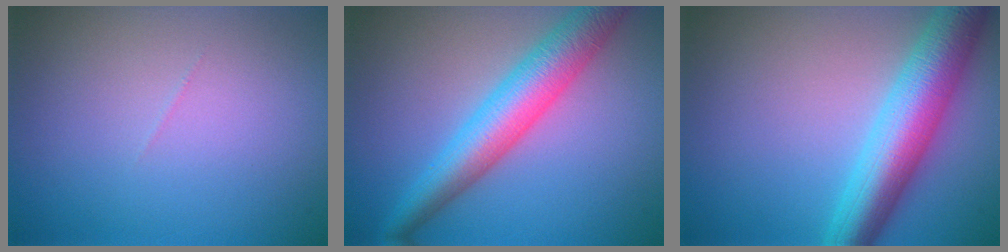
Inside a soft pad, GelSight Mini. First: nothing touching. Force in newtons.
{"total": 6.4, "press": 6.4, "slide": 0.2}
{"total": 7.6, "press": 7.6, "slide": 0.1}